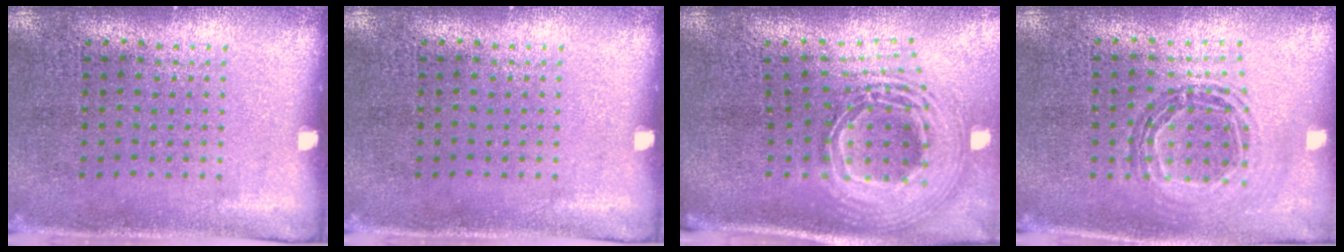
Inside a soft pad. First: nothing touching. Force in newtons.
{"total": 0.0}
{"total": 2.9, "press": 2.0, "slide": 2.1}
{"total": 0.8, "press": 0.8, "slide": 0.1}